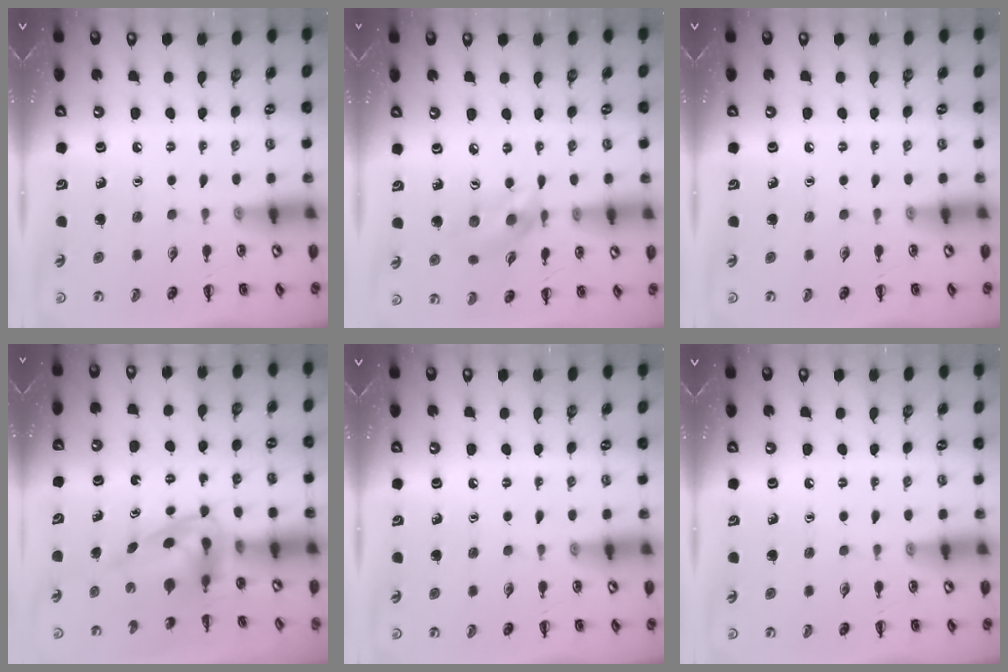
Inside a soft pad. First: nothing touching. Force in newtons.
{"total": 8.8, "press": 8.7, "slide": 1.4}
{"total": 0.0}
{"total": 4.0, "press": 3.9, "slide": 0.7}
{"total": 0.0}
{"total": 0.0}